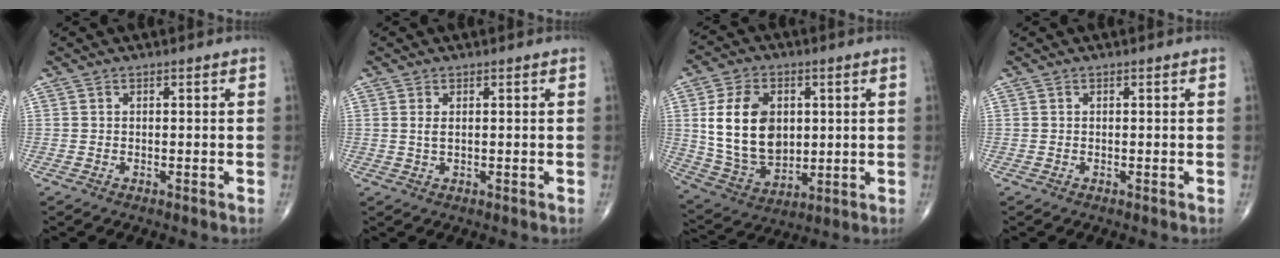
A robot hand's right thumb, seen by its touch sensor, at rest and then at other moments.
{"total": 1.6, "force": [0.4, 0.7, 1.3], "torque": [-0.028, -0.001, 0.013]}
{"total": 16.5, "force": [2.7, 11.4, 11.6], "torque": [-0.181, -0.012, 0.063]}
{"total": 0.0}